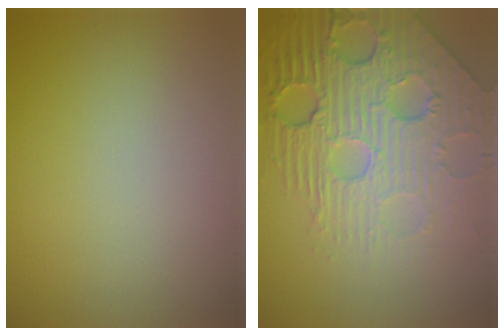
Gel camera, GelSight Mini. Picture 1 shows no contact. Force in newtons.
{"total": 8.4, "press": 5.9, "slide": 5.9}